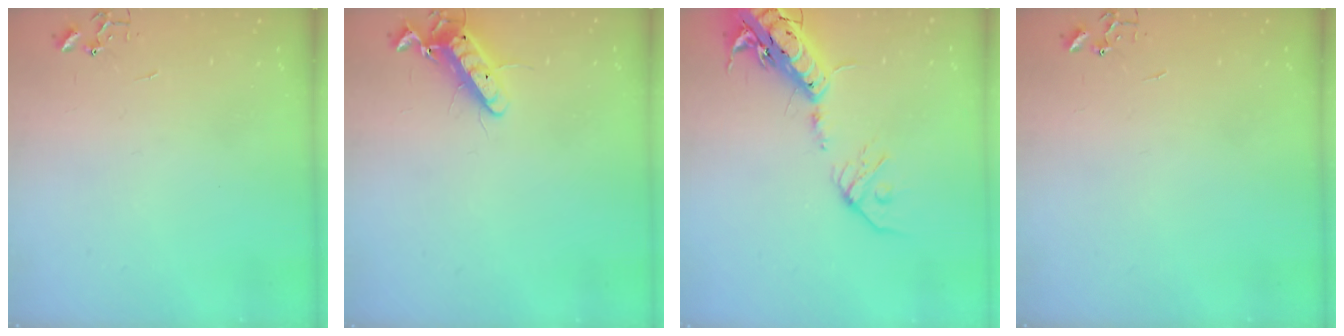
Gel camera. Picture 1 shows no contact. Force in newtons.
{"total": 12.1, "press": 12.0, "slide": 1.4}
{"total": 18.7, "press": 18.3, "slide": 3.9}
{"total": 0.0}